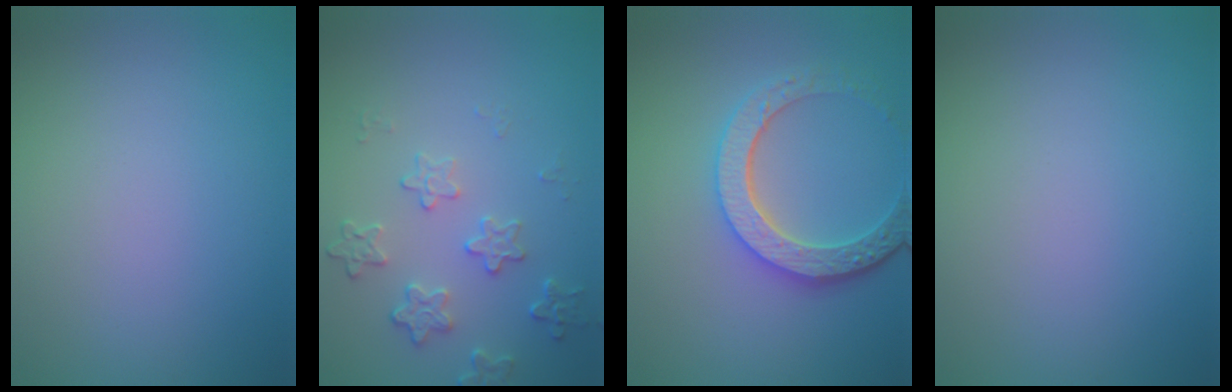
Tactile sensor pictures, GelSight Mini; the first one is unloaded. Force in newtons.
{"total": 2.6, "press": 2.0, "slide": 1.7}
{"total": 5.2, "press": 4.2, "slide": 2.9}
{"total": 0.0}